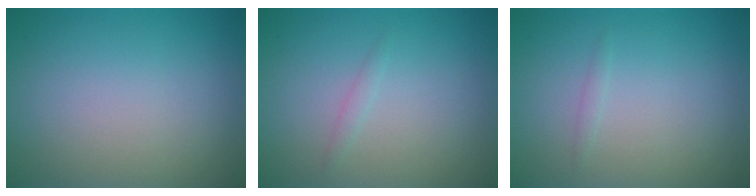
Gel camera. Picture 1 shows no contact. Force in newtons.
{"total": 0.7, "press": 0.7, "slide": 0.0}
{"total": 0.6, "press": 0.6, "slide": 0.0}